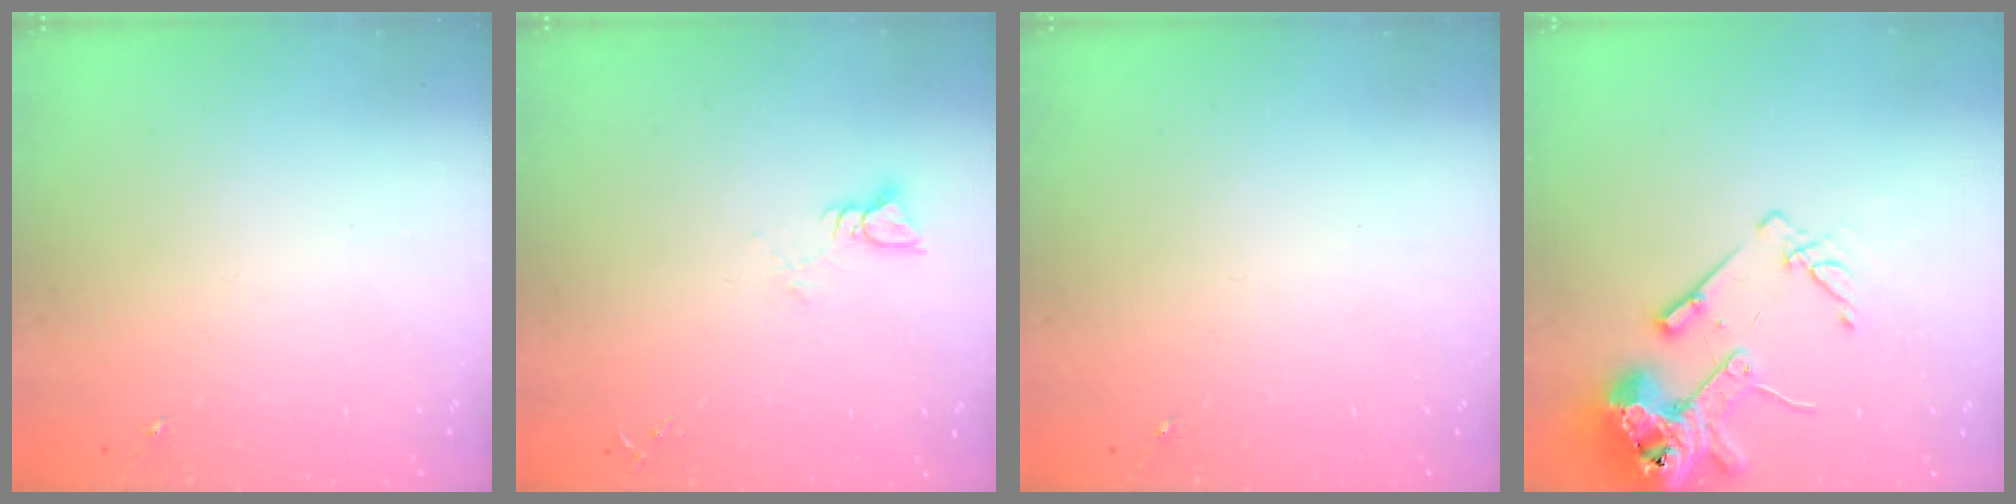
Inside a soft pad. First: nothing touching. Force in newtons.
{"total": 3.6, "press": 3.6, "slide": 0.4}
{"total": 0.0}
{"total": 15.2, "press": 14.9, "slide": 2.8}